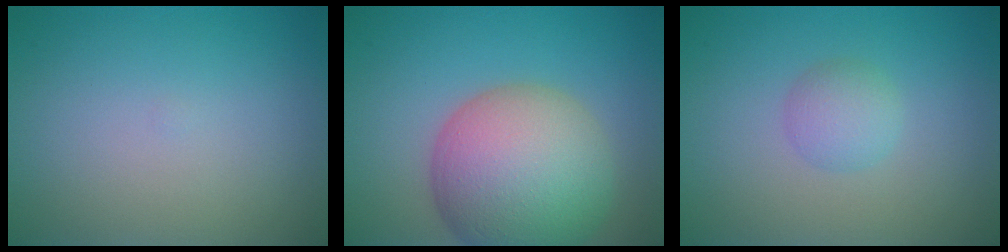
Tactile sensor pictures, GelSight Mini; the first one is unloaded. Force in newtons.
{"total": 11.1, "press": 11.0, "slide": 0.7}
{"total": 2.1, "press": 2.1, "slide": 0.1}